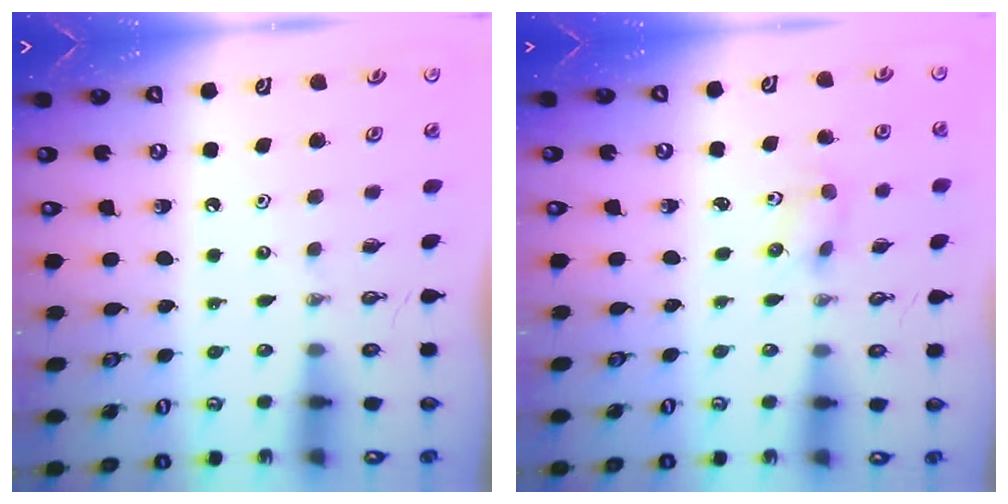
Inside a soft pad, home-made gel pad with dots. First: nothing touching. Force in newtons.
{"total": 2.3, "press": 2.0, "slide": 1.1}